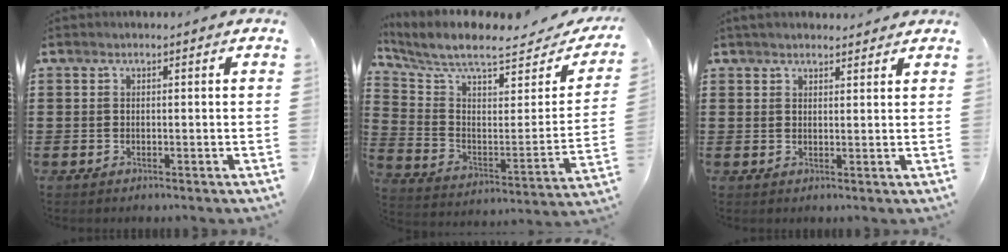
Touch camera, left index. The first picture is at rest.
{"total": 7.6, "force": [6.4, 0.7, 4.1], "torque": [-0.110, -0.052, 0.104]}
{"total": 2.1, "force": [2.0, 0.4, 0.5], "torque": [-0.014, 0.002, 0.039]}